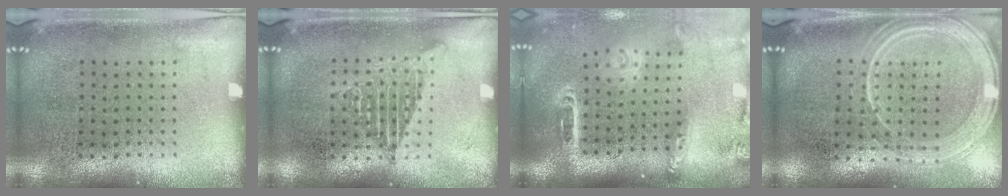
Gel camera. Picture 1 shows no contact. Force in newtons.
{"total": 1.2, "press": 1.2, "slide": 0.1}
{"total": 2.7, "press": 1.9, "slide": 1.8}
{"total": 1.4, "press": 1.4, "slide": 0.2}